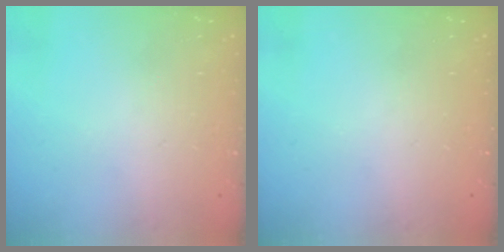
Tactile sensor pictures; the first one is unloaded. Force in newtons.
{"total": 0.0}